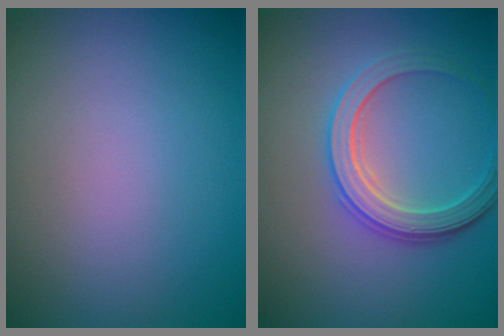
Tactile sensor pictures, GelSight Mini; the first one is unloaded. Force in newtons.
{"total": 3.5, "press": 3.3, "slide": 1.4}